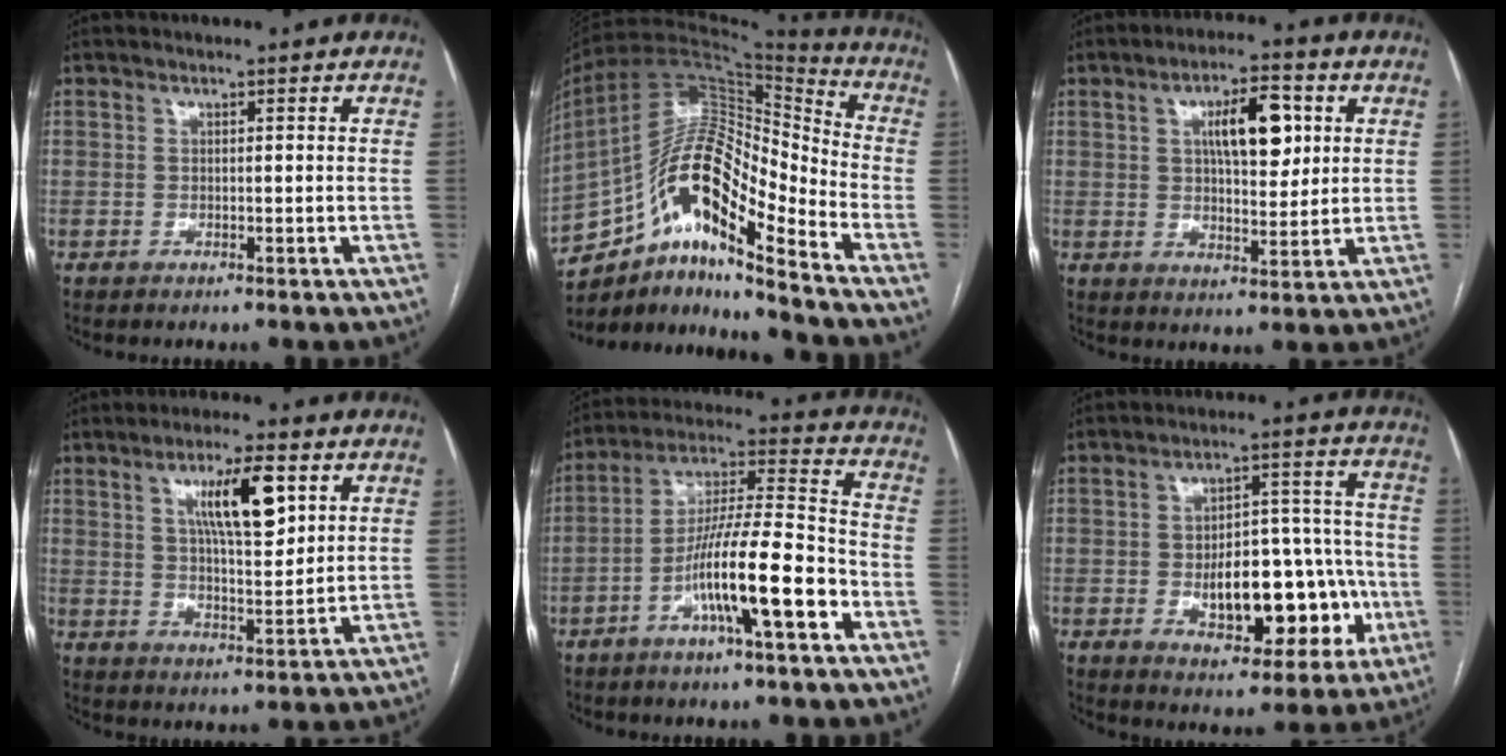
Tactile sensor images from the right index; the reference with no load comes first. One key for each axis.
{"total": 17.0, "fx": -9.5, "fy": 4.1, "fz": 13.4, "tx": -0.243, "ty": 0.049, "tz": -0.160}
{"total": 9.4, "fx": 2.8, "fy": 3.5, "fz": 8.3, "tx": -0.130, "ty": 0.013, "tz": 0.046}
{"total": 10.1, "fx": 4.2, "fy": 2.3, "fz": 8.9, "tx": -0.151, "ty": 0.005, "tz": 0.072}
{"total": 14.2, "fx": -6.1, "fy": 1.1, "fz": 12.8, "tx": -0.229, "ty": 0.006, "tz": -0.104}
{"total": 15.9, "fx": -3.6, "fy": 7.8, "fz": 13.4, "tx": -0.172, "ty": 0.034, "tz": -0.033}